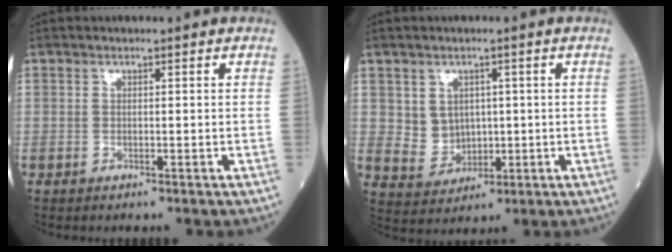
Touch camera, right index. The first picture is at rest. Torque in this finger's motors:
{"motor_torque": [-0.05, 0.11, -0.03, -0.02]}